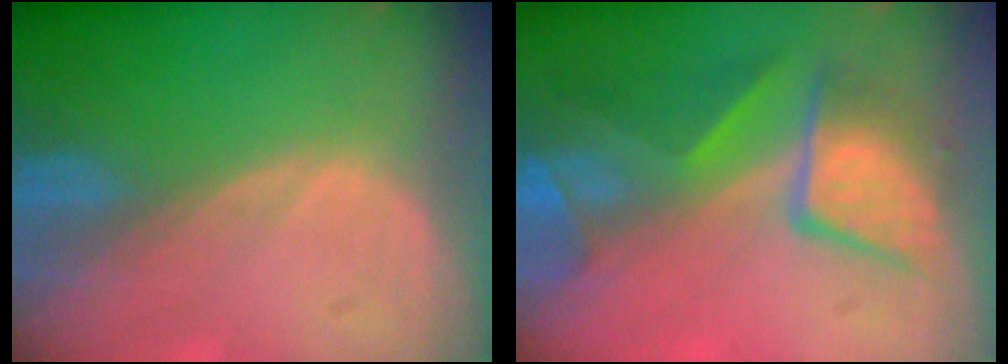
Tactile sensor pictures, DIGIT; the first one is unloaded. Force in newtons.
{"total": 9.7, "press": 8.6, "slide": 4.6}